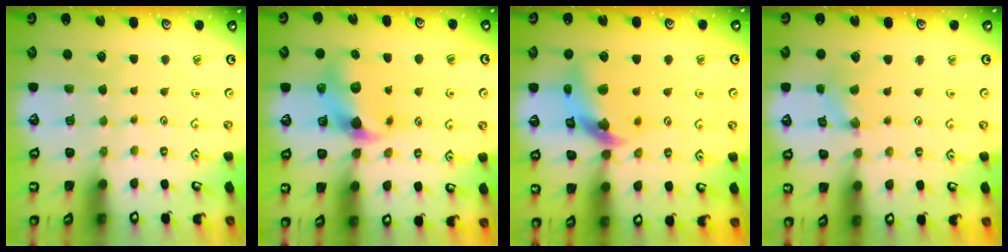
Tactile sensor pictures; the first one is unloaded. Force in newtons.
{"total": 6.9, "press": 6.9, "slide": 0.9}
{"total": 11.0, "press": 10.9, "slide": 1.5}
{"total": 0.8, "press": 0.8, "slide": 0.2}